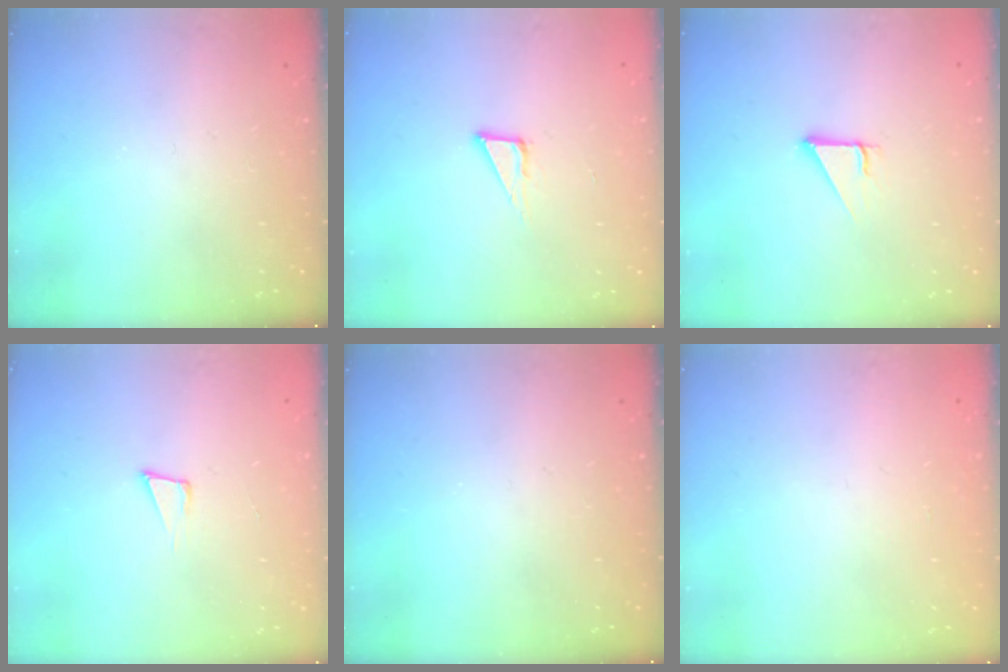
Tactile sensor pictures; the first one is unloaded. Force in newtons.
{"total": 6.4, "press": 6.4, "slide": 0.4}
{"total": 2.9, "press": 2.8, "slide": 0.2}
{"total": 4.0, "press": 2.5, "slide": 3.1}
{"total": 0.0}
{"total": 0.9, "press": 0.9, "slide": 0.0}